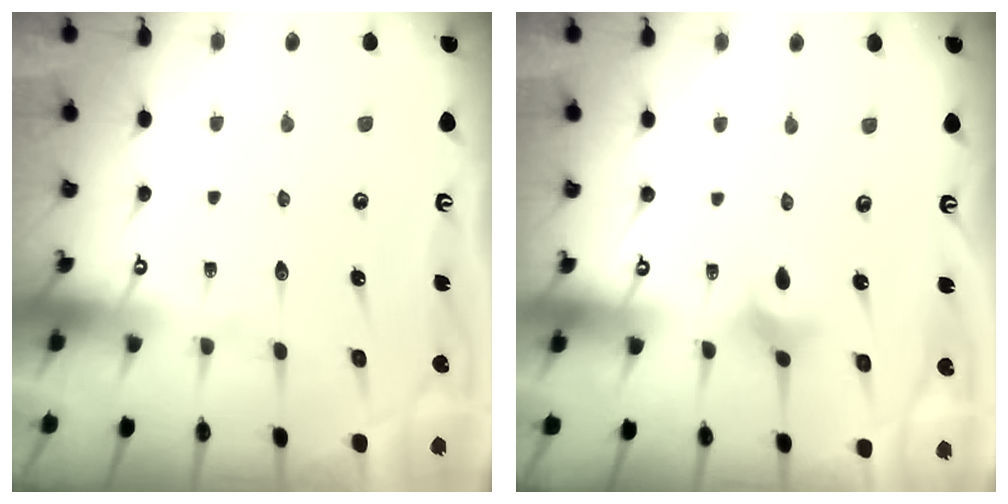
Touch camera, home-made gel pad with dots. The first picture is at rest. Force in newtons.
{"total": 2.7, "press": 2.6, "slide": 0.6}